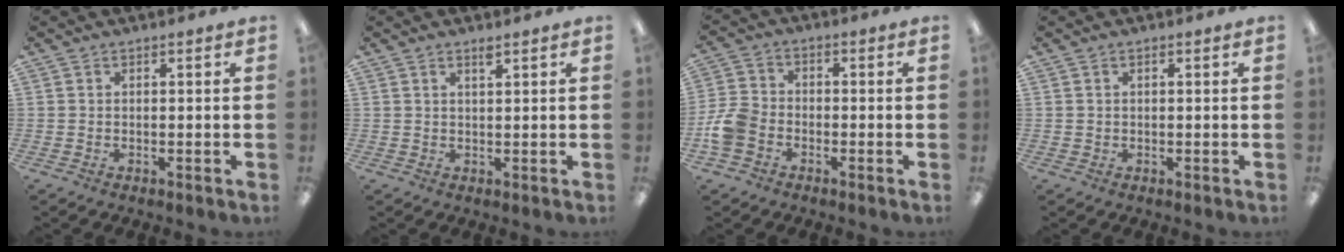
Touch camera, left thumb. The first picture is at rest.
{"total": 1.6, "force": [1.3, 0.2, 0.8], "torque": [-0.019, -0.001, 0.024]}
{"total": 7.7, "force": [-3.2, 5.8, 4.0], "torque": [-0.086, 0.024, -0.059]}
{"total": 0.6, "force": [0.2, 0.6, 0.1], "torque": [-0.002, 0.006, 0.003]}